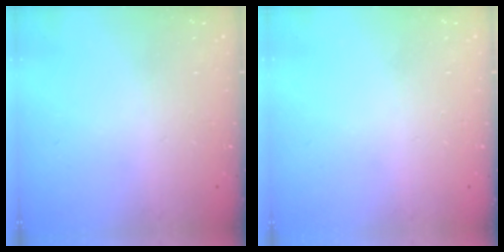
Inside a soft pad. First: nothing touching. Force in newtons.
{"total": 0.0}